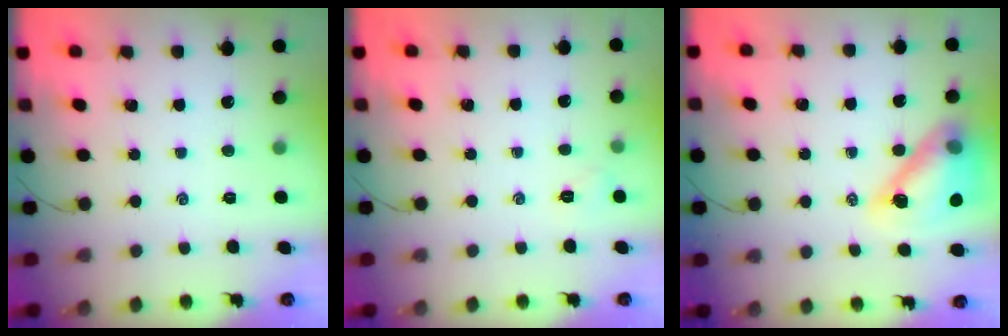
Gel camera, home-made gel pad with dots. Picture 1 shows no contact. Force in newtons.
{"total": 4.6, "press": 4.4, "slide": 1.3}
{"total": 15.6, "press": 14.9, "slide": 4.6}